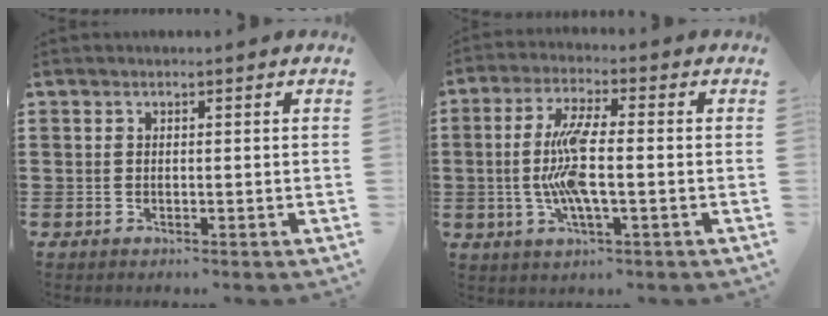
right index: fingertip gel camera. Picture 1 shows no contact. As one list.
[{"total": 8.6, "force": [-1.0, 2.0, 8.4], "torque": [-0.189, -0.013, -0.029]}]